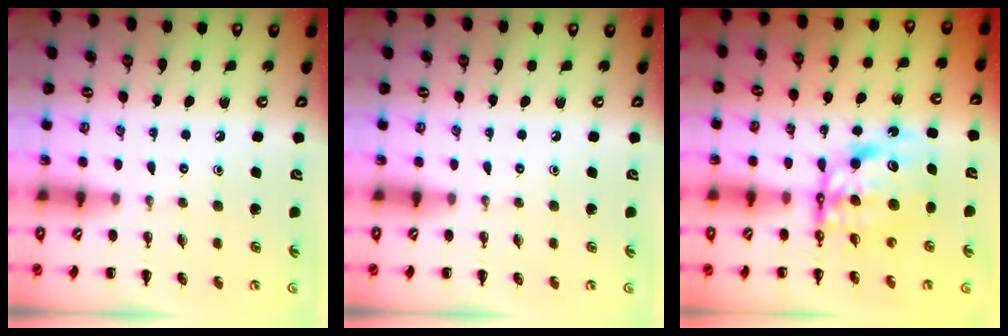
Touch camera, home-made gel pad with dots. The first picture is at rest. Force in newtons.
{"total": 0.0}
{"total": 10.3, "press": 9.9, "slide": 2.8}